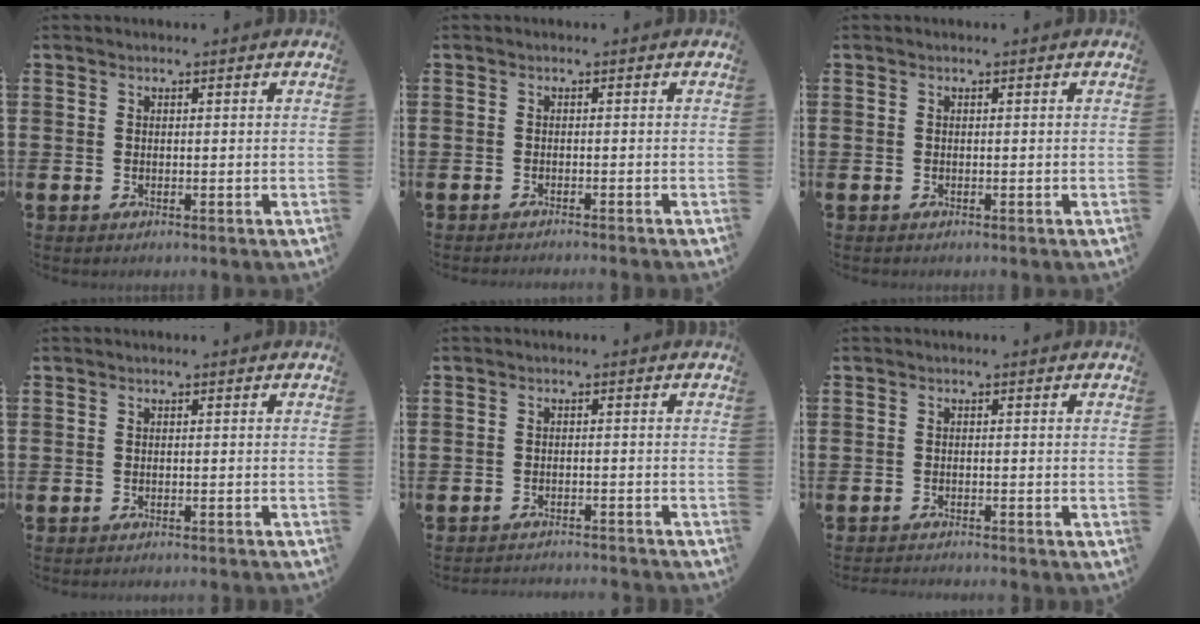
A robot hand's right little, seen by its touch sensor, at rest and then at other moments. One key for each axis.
{"total": 0.7, "fx": -0.7, "fy": -0.2, "fz": 0.0, "tx": 0.001, "ty": -0.001, "tz": -0.014}
{"total": 0.0}
{"total": 0.7, "fx": -0.7, "fy": -0.2, "fz": 0.0, "tx": 0.001, "ty": 0.000, "tz": -0.015}
{"total": 1.8, "fx": -1.7, "fy": -0.2, "fz": -0.1, "tx": -0.002, "ty": 0.005, "tz": -0.037}
{"total": 1.2, "fx": -1.1, "fy": -0.2, "fz": 0.0, "tx": -0.001, "ty": 0.001, "tz": -0.023}